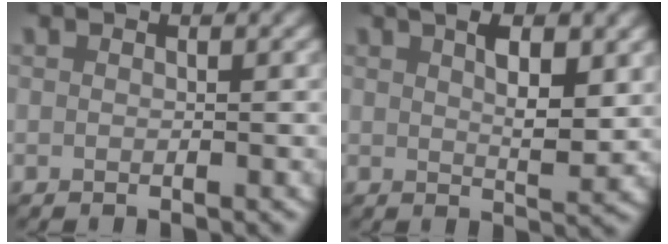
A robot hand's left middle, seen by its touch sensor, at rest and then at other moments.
{"total": 4.9, "force": [2.3, 1.8, 4.0], "torque": [-0.053, -0.003, 0.039]}